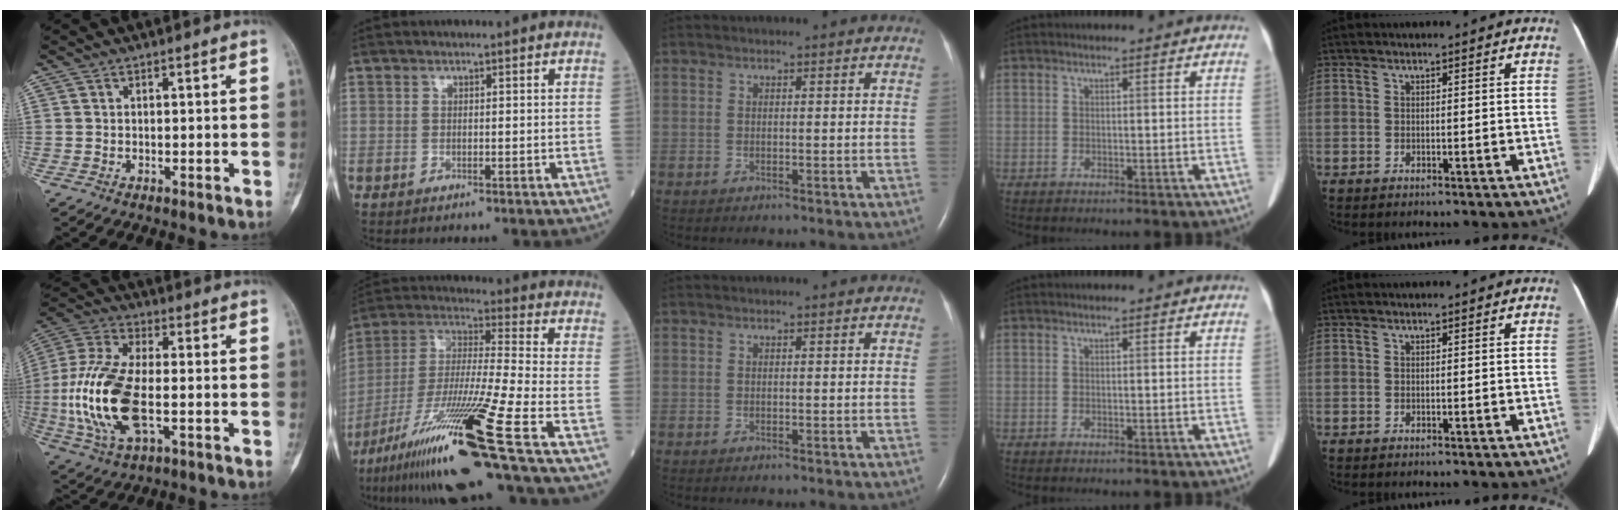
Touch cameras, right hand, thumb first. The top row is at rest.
{"thumb": {"total": 18.6, "force": [-3.1, 8.6, 16.2], "torque": [-0.358, 0.011, -0.053]}, "index": {"total": 21.7, "force": [-13.0, -1.8, 17.3], "torque": [-0.334, -0.044, -0.241]}}